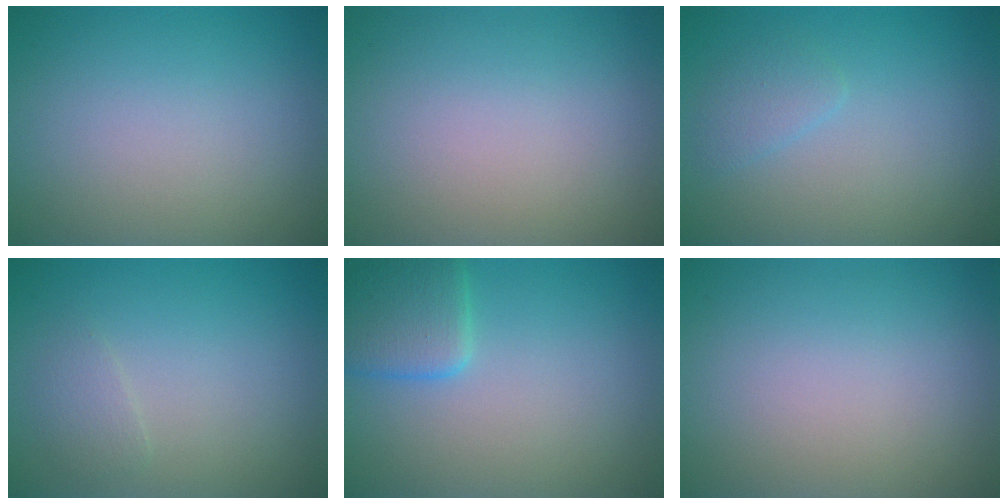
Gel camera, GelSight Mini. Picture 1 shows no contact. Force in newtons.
{"total": 0.0}
{"total": 1.3, "press": 1.3, "slide": 0.1}
{"total": 1.2, "press": 1.2, "slide": 0.1}
{"total": 3.6, "press": 3.6, "slide": 0.3}
{"total": 0.0}